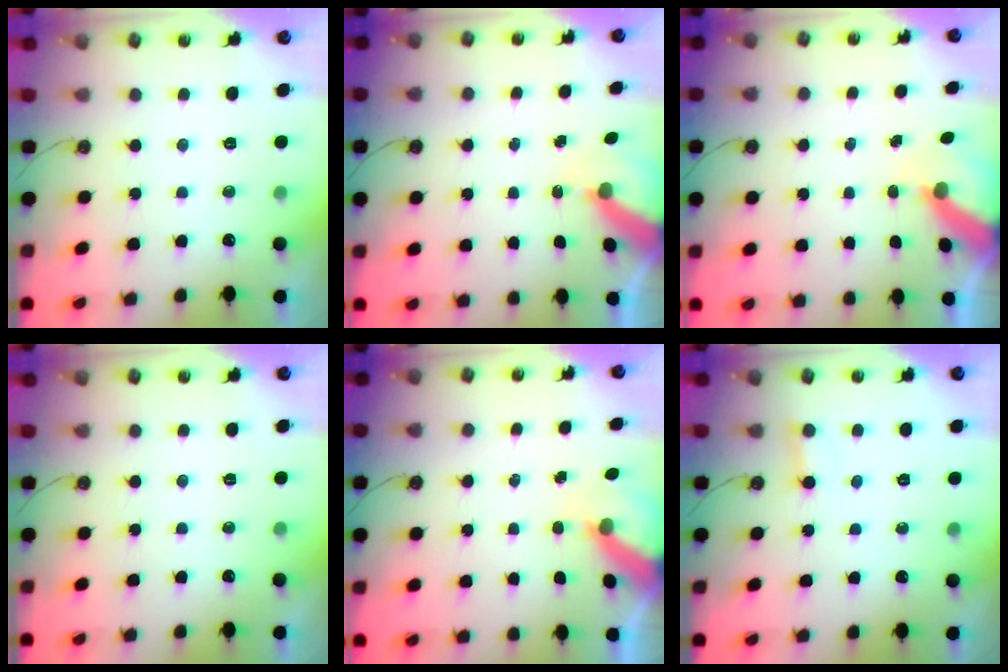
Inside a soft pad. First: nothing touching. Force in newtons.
{"total": 7.2, "press": 7.2, "slide": 0.7}
{"total": 8.0, "press": 7.9, "slide": 1.0}
{"total": 0.0}
{"total": 6.4, "press": 6.4, "slide": 0.9}
{"total": 2.6, "press": 2.6, "slide": 0.1}